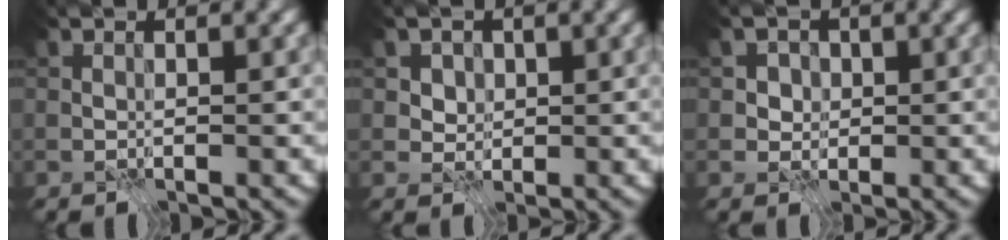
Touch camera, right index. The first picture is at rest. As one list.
[{"total": 2.7, "force": [1.1, 2.1, 1.1], "torque": [-0.025, 0.002, 0.023]}, {"total": 2.2, "force": [0.6, 2.0, 0.8], "torque": [-0.002, 0.003, 0.010]}]